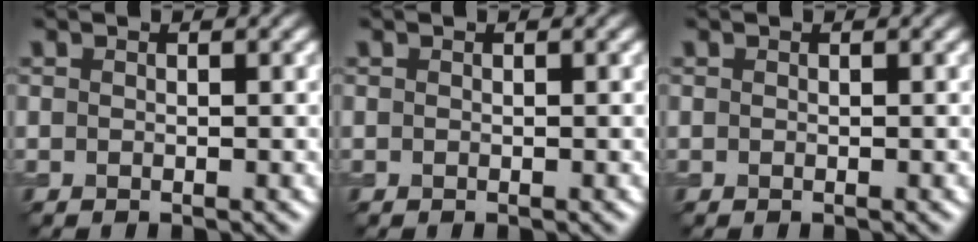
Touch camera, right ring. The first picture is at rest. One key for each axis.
{"total": 0.0}
{"total": 0.0}